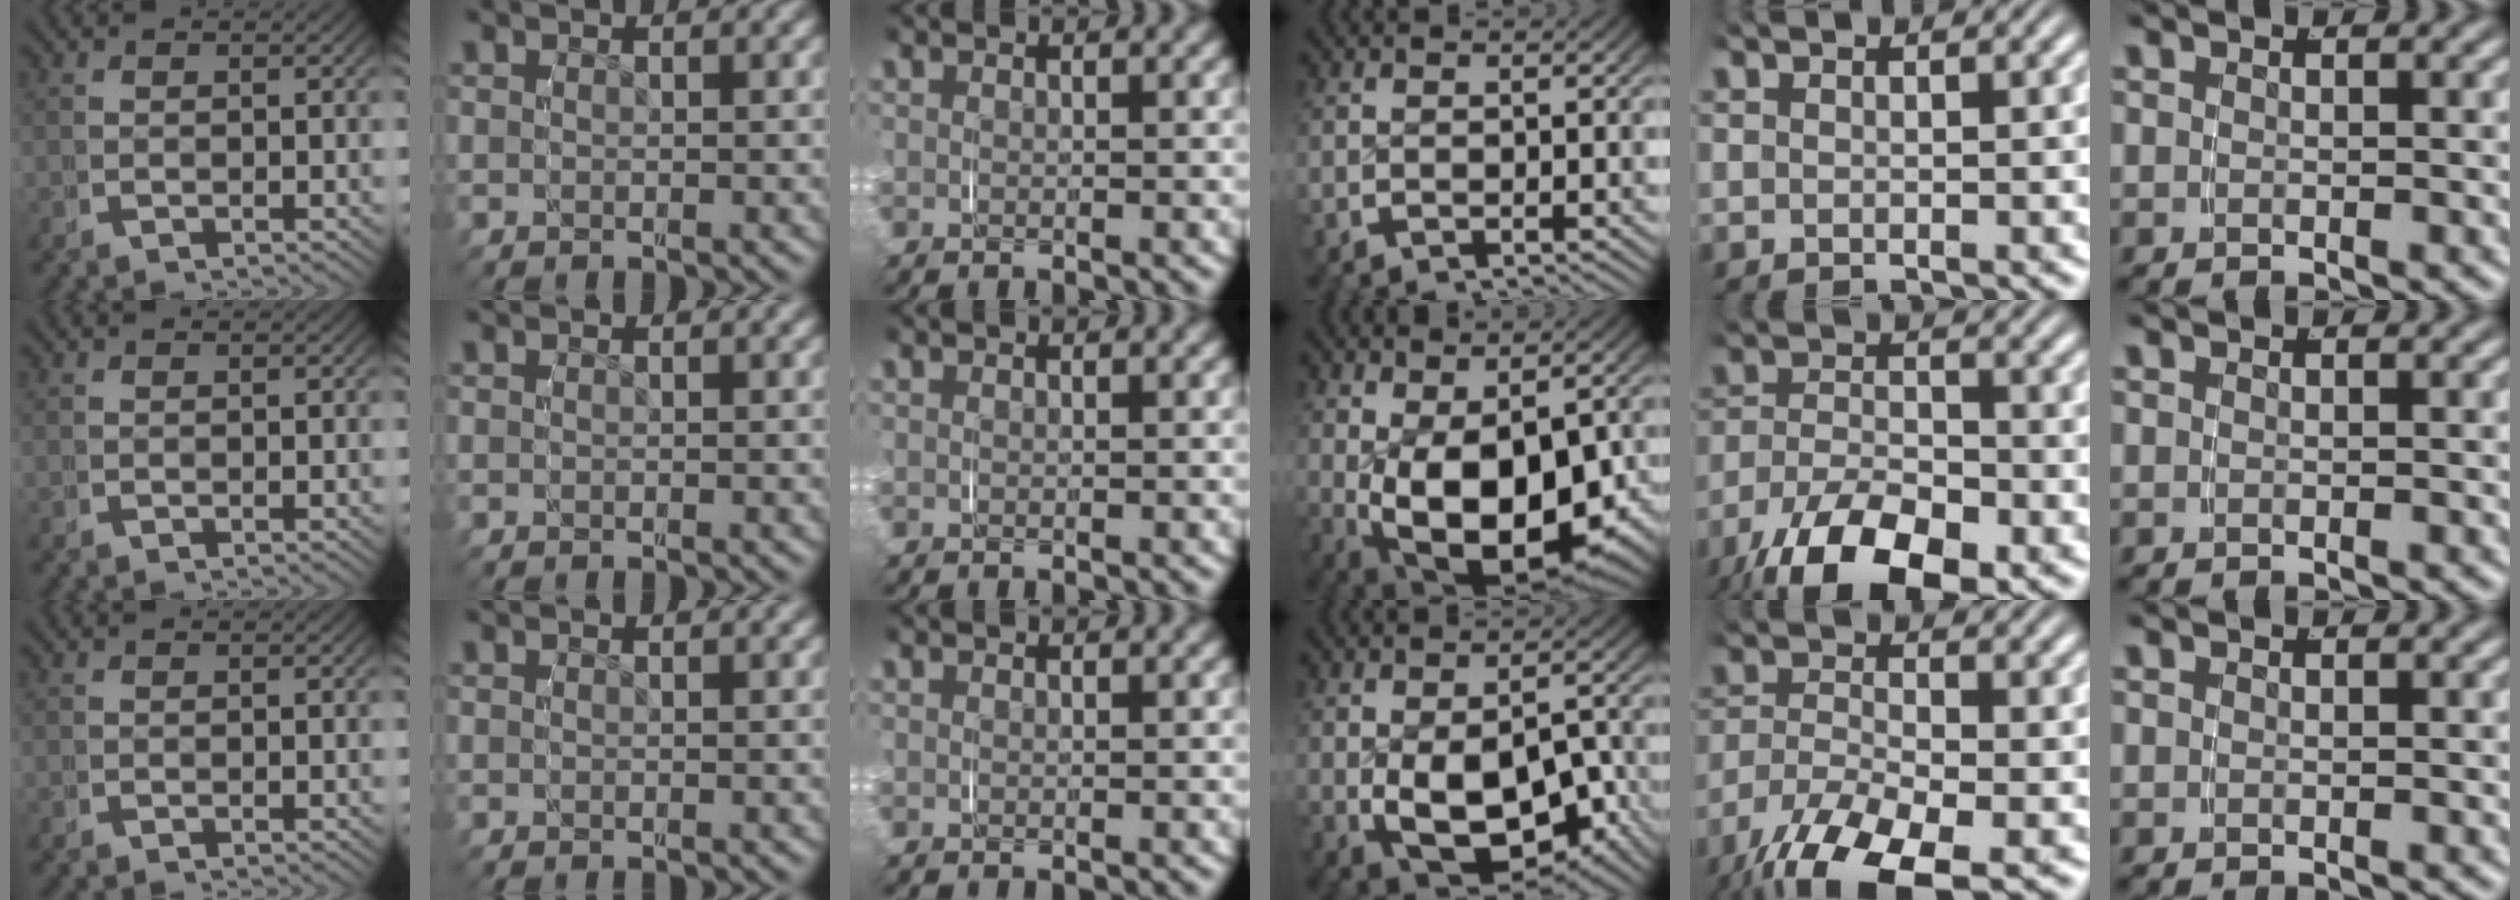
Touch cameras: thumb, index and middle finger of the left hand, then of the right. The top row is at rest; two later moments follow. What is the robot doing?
{"motion": "grasp_and_lifting", "object": "paper plate"}